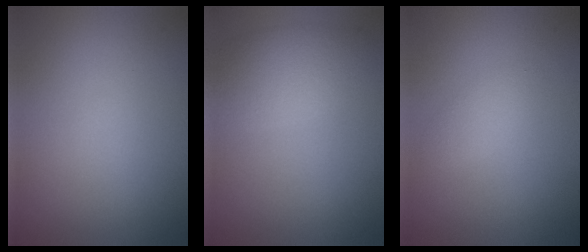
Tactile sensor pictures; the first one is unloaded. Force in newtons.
{"total": 3.7, "press": 3.7, "slide": 0.2}
{"total": 1.2, "press": 1.2, "slide": 0.0}